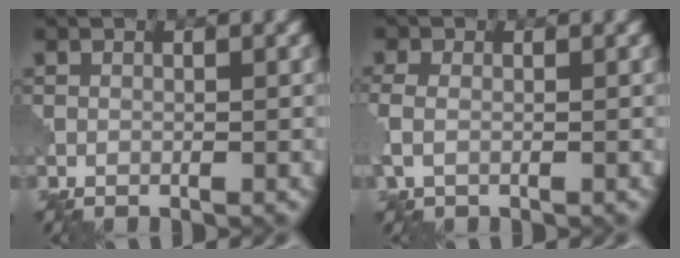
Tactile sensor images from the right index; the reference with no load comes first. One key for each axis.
{"total": 2.3, "fx": -0.1, "fy": 1.6, "fz": 1.6, "tx": -0.042, "ty": -0.001, "tz": -0.007}